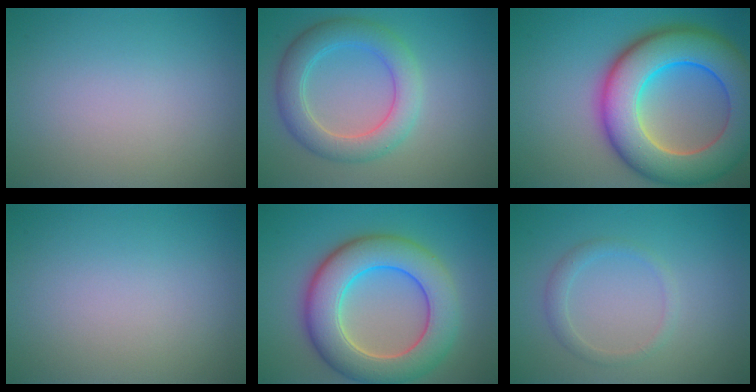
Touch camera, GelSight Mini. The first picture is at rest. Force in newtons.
{"total": 4.9, "press": 4.9, "slide": 0.2}
{"total": 12.4, "press": 12.4, "slide": 0.6}
{"total": 0.0}
{"total": 9.4, "press": 9.4, "slide": 0.4}
{"total": 1.5, "press": 1.5, "slide": 0.1}